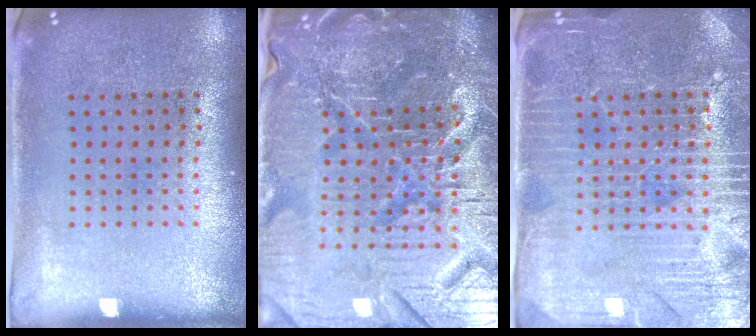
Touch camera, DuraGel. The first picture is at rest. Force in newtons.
{"total": 7.2, "press": 6.5, "slide": 3.2}
{"total": 4.3, "press": 4.1, "slide": 1.3}